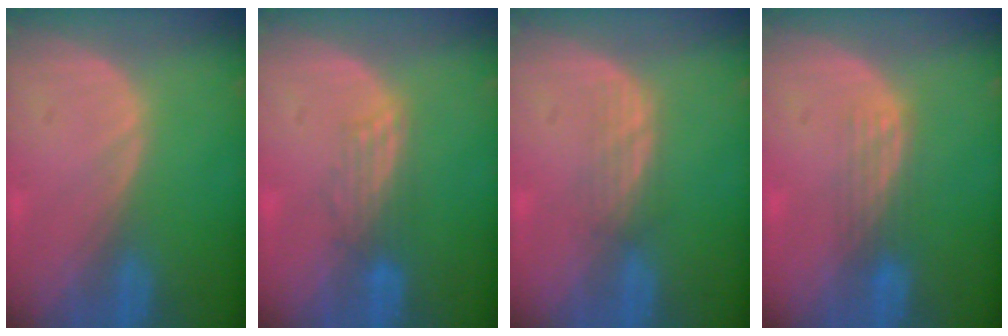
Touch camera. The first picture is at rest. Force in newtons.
{"total": 2.7, "press": 2.7, "slide": 0.4}
{"total": 2.4, "press": 2.4, "slide": 0.5}
{"total": 3.0, "press": 2.7, "slide": 1.3}